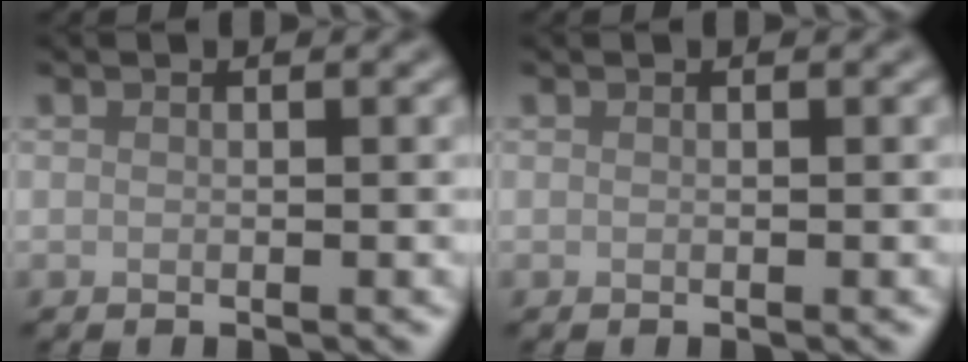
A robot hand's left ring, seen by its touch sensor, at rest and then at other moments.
{"total": 0.0}